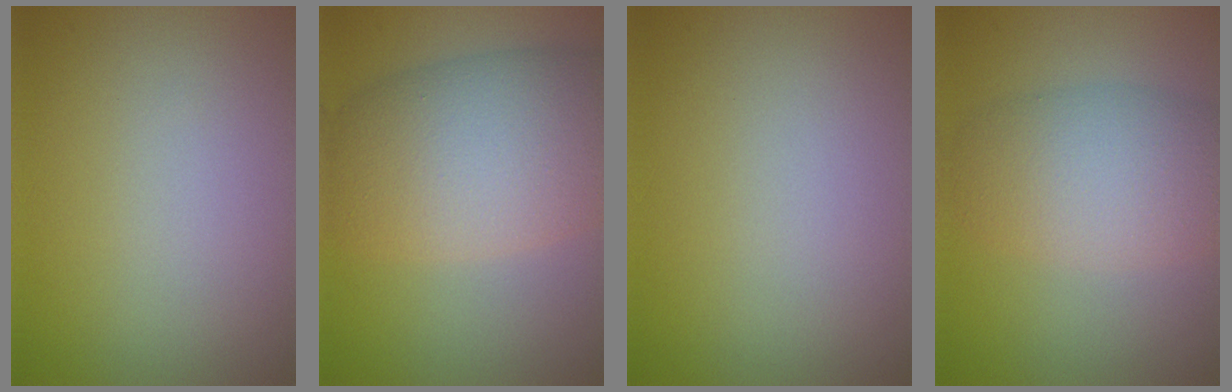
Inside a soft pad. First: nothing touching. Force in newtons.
{"total": 9.4, "press": 9.4, "slide": 0.3}
{"total": 0.0}
{"total": 5.9, "press": 5.9, "slide": 0.3}